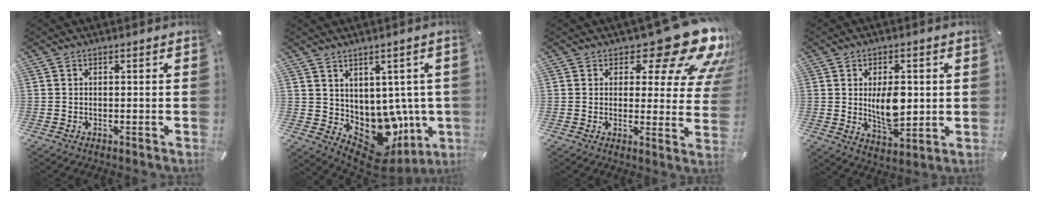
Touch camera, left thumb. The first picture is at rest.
{"total": 10.3, "force": [-1.0, 8.7, 5.5], "torque": [-0.051, -0.038, 0.007]}
{"total": 18.1, "force": [11.0, 7.4, 12.3], "torque": [-0.149, -0.080, 0.179]}
{"total": 10.8, "force": [1.4, 6.5, 8.5], "torque": [-0.135, -0.015, 0.019]}